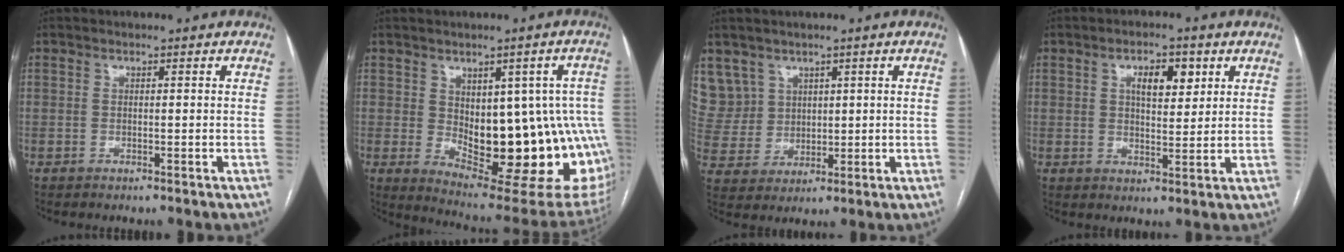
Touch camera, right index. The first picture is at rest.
{"total": 21.0, "force": [-1.4, 8.3, 19.2], "torque": [-0.171, 0.008, 0.010]}
{"total": 8.7, "force": [4.9, 7.2, 0.3], "torque": [-0.018, 0.025, 0.116]}
{"total": 5.8, "force": [2.4, 2.5, 4.6], "torque": [-0.077, 0.006, 0.041]}